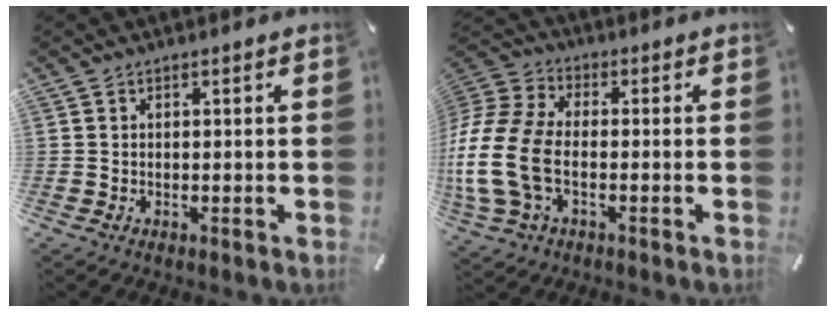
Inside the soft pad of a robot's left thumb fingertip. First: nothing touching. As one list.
[{"total": 15.8, "force": [-3.3, 10.7, 11.2], "torque": [-0.252, 0.011, -0.058]}]